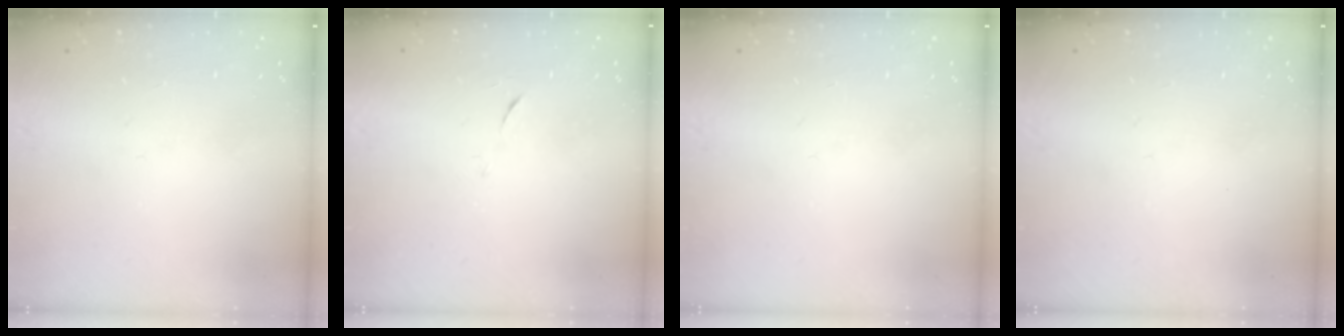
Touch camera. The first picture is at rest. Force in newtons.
{"total": 6.2, "press": 6.1, "slide": 0.7}
{"total": 0.0}
{"total": 0.0}